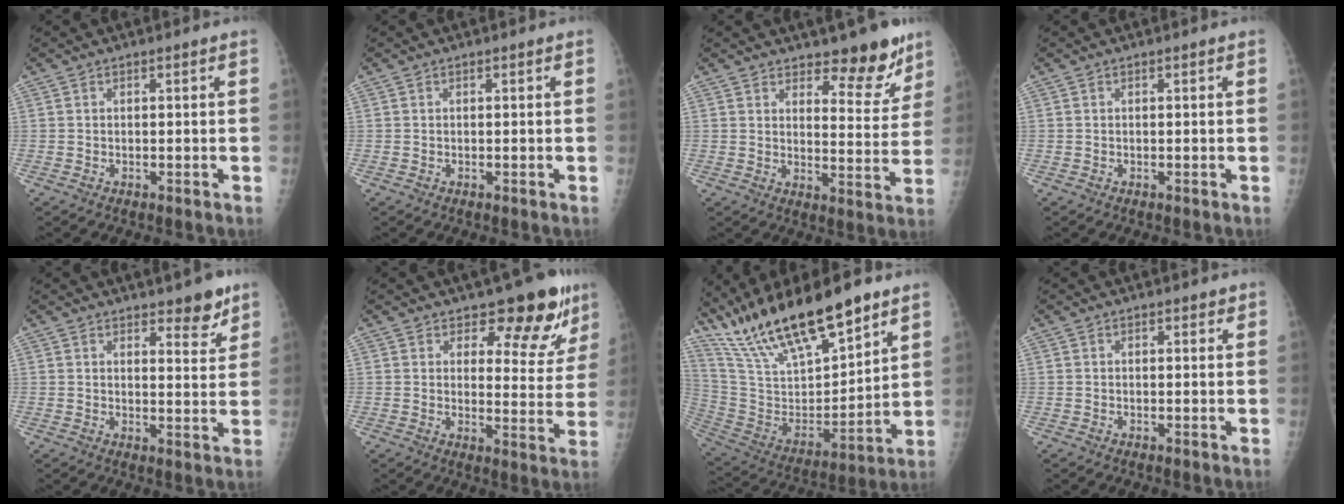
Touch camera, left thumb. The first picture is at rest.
{"total": 0.0}
{"total": 9.6, "force": [7.6, 3.7, 4.7], "torque": [-0.022, -0.059, 0.112]}
{"total": 0.0}
{"total": 5.8, "force": [4.3, 2.2, 3.2], "torque": [-0.017, -0.030, 0.057]}
{"total": 11.7, "force": [8.7, 5.4, 5.6], "torque": [-0.025, -0.063, 0.108]}
{"total": 25.1, "force": [18.3, 7.6, 15.4], "torque": [-0.247, -0.063, 0.337]}
{"total": 1.1, "force": [0.8, 0.6, 0.3], "torque": [0.007, -0.004, 0.006]}